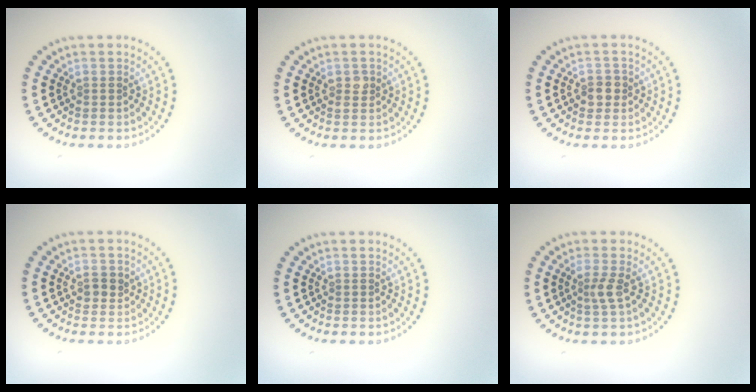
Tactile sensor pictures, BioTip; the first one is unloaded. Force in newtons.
{"total": 1.1, "press": 1.1, "slide": 0.2}
{"total": 1.6, "press": 1.5, "slide": 0.5}
{"total": 1.3, "press": 1.3, "slide": 0.4}
{"total": 0.0}
{"total": 1.6, "press": 1.2, "slide": 1.0}